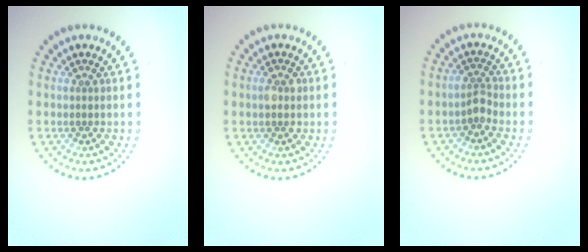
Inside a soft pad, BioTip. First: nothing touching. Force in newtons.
{"total": 1.9, "press": 1.9, "slide": 0.1}
{"total": 1.6, "press": 1.2, "slide": 1.0}